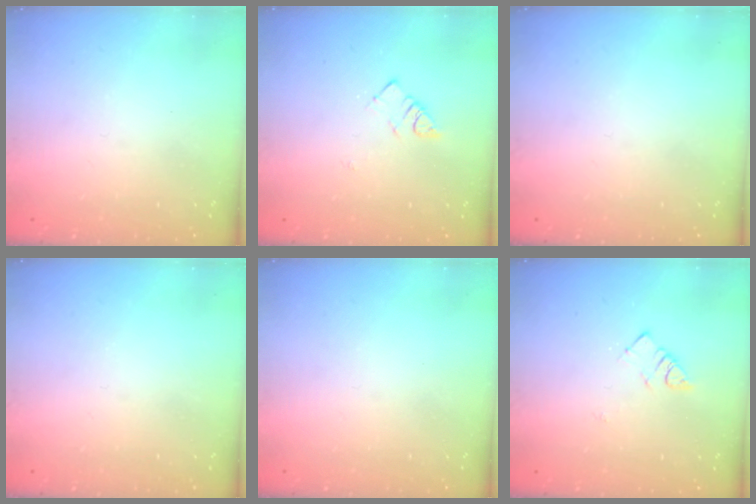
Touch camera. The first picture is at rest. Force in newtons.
{"total": 2.3, "press": 2.3, "slide": 0.4}
{"total": 0.0}
{"total": 0.0}
{"total": 0.0}
{"total": 2.3, "press": 2.3, "slide": 0.4}